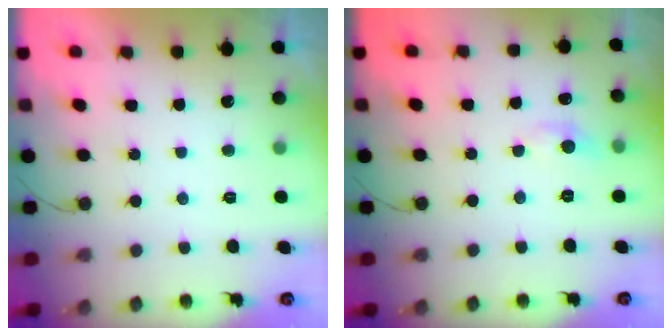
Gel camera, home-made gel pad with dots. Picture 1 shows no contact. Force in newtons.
{"total": 2.8, "press": 2.8, "slide": 0.4}